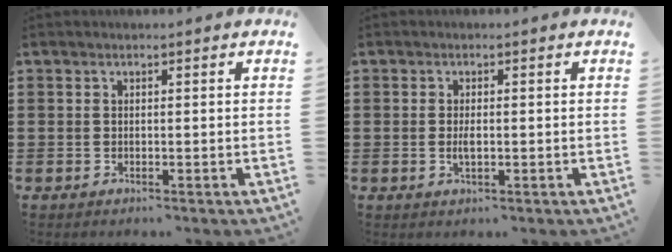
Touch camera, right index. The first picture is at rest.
{"total": 1.7, "force": [-0.2, 0.6, 1.6], "torque": [-0.029, 0.000, -0.003]}